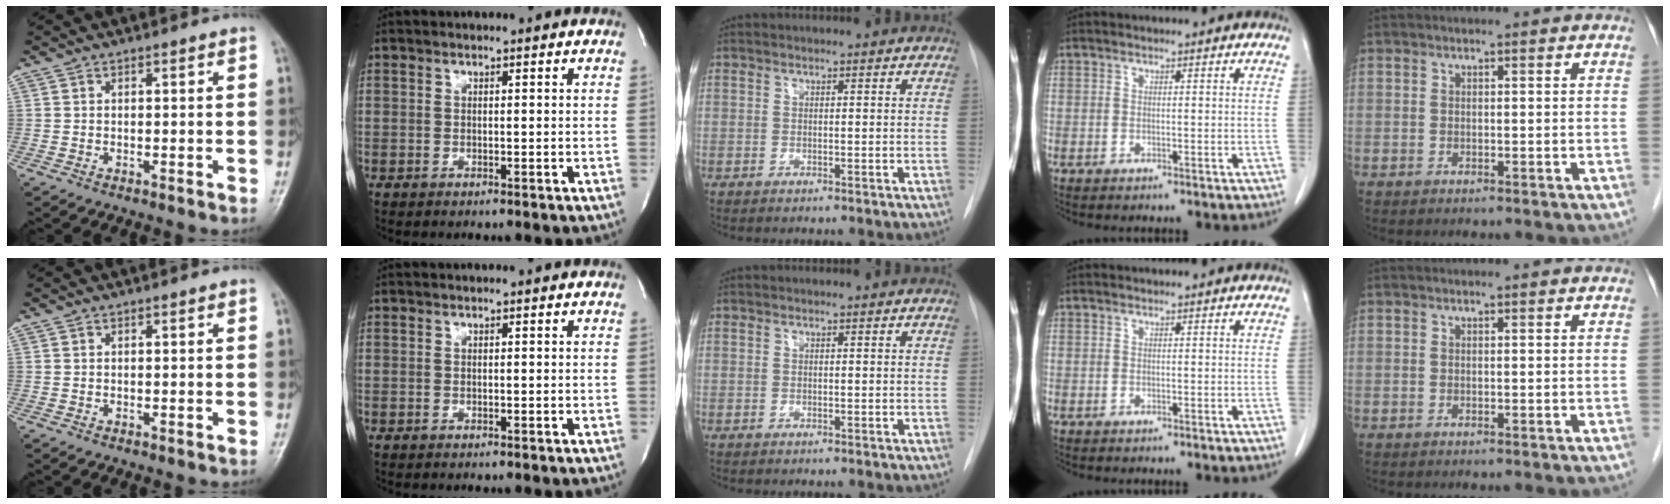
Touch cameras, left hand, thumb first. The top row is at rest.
{}